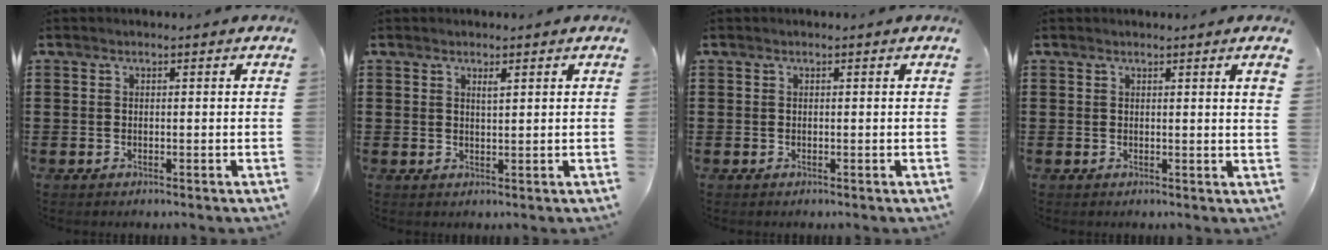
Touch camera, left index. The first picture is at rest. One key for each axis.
{"total": 1.4, "fx": 0.9, "fy": 0.3, "fz": 1.0, "tx": -0.021, "ty": 0.001, "tz": 0.016}
{"total": 0.0}
{"total": 1.8, "fx": 1.0, "fy": -0.3, "fz": 1.4, "tx": -0.029, "ty": -0.002, "tz": 0.018}